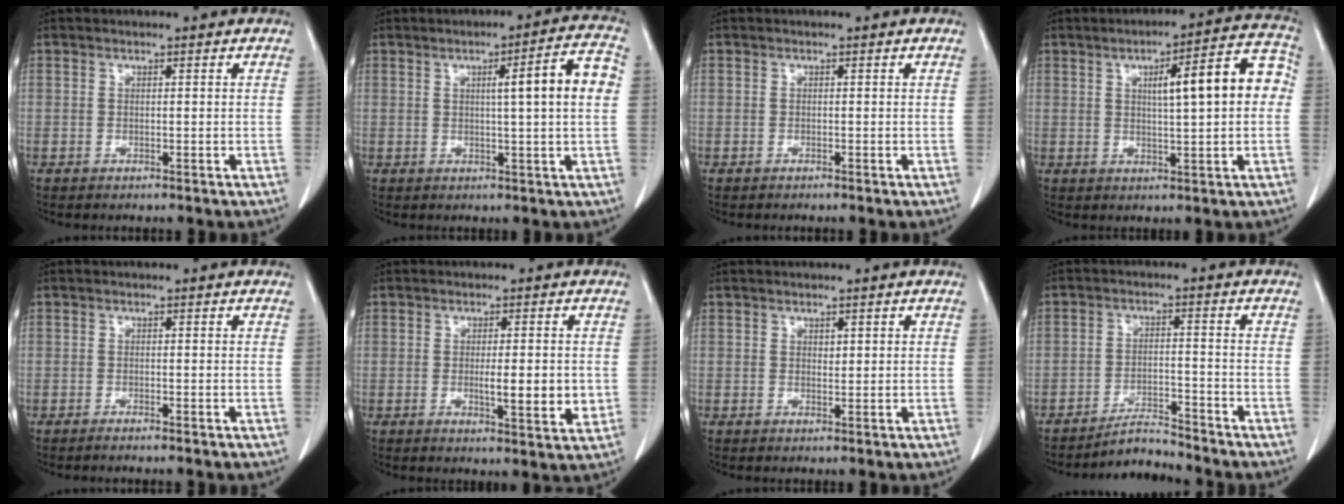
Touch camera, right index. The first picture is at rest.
{"total": 8.7, "force": [1.7, 1.9, 8.3], "torque": [-0.108, 0.023, 0.023]}
{"total": 0.0}
{"total": 11.1, "force": [1.6, 1.9, 10.8], "torque": [-0.144, 0.032, 0.021]}
{"total": 1.6, "force": [-1.3, -0.2, 0.9], "torque": [-0.013, 0.000, -0.016]}
{"total": 6.0, "force": [-0.5, 1.2, 5.9], "torque": [-0.085, -0.008, -0.004]}
{"total": 0.9, "force": [0.4, 0.5, 0.6], "torque": [-0.007, -0.002, 0.008]}
{"total": 4.5, "force": [-4.5, 0.0, 0.1], "torque": [-0.005, -0.008, -0.075]}